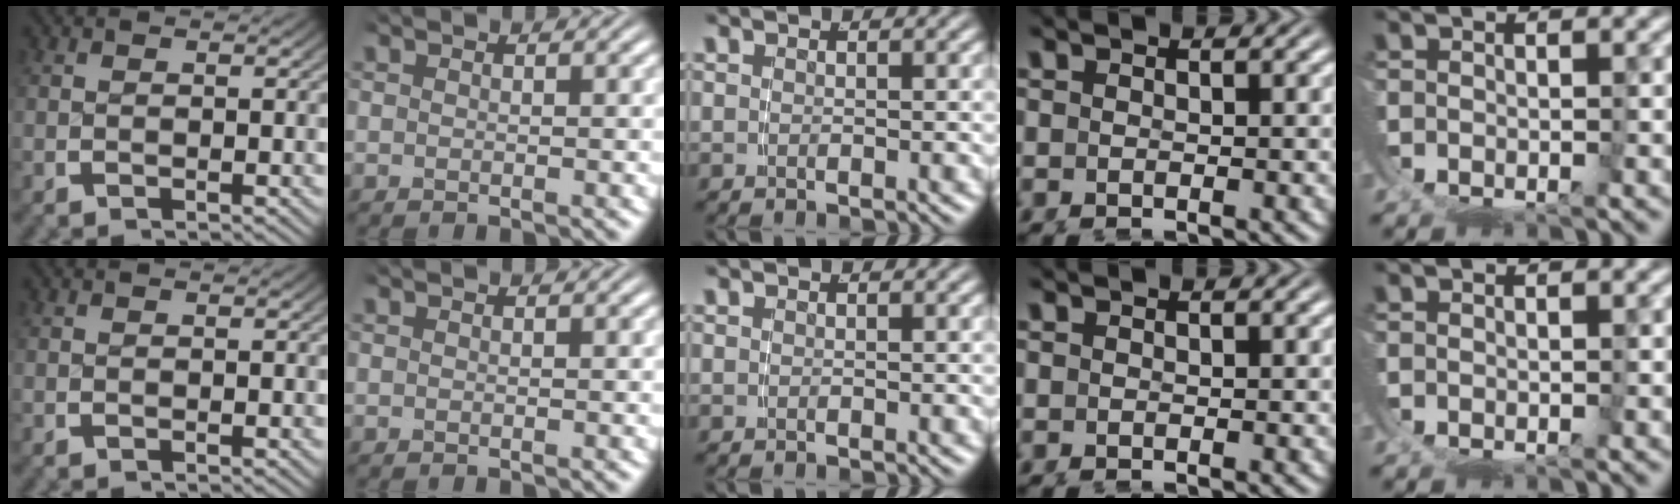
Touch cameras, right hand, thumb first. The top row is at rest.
{}